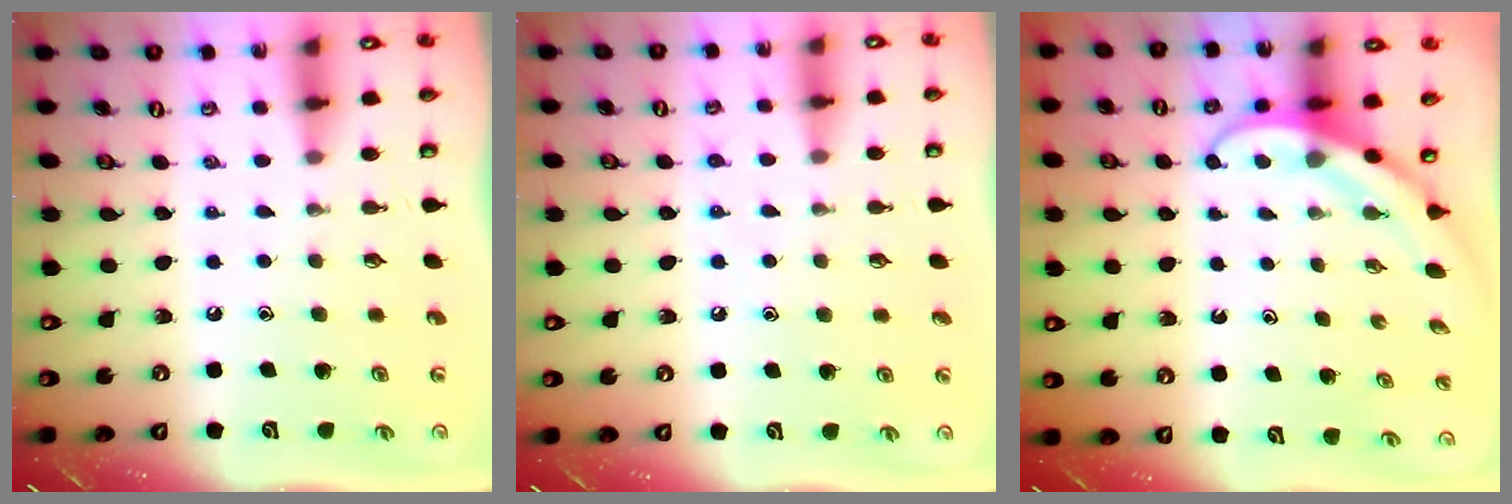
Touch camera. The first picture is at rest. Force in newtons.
{"total": 6.1, "press": 6.1, "slide": 0.6}
{"total": 4.0, "press": 3.9, "slide": 0.3}